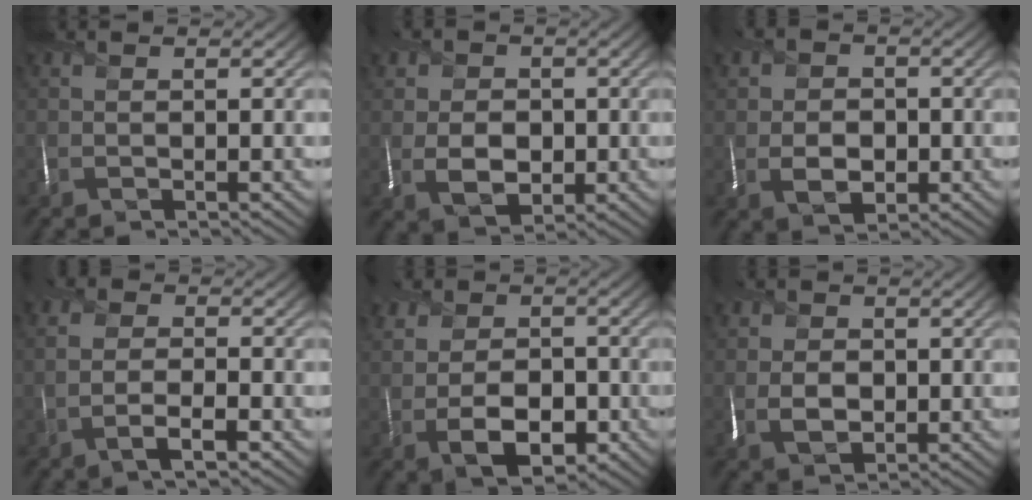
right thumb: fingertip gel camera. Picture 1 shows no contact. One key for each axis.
{"total": 6.1, "fx": -0.2, "fy": 5.0, "fz": 3.6, "tx": -0.069, "ty": -0.004, "tz": -0.015}
{"total": 4.8, "fx": -0.8, "fy": 3.8, "fz": 2.8, "tx": -0.042, "ty": -0.007, "tz": -0.020}
{"total": 4.2, "fx": -1.6, "fy": 1.8, "fz": 3.5, "tx": -0.068, "ty": -0.003, "tz": -0.035}
{"total": 9.0, "fx": -1.5, "fy": 6.5, "fz": 6.0, "tx": -0.092, "ty": -0.003, "tz": -0.040}
{"total": 4.6, "fx": -0.1, "fy": 3.7, "fz": 2.7, "tx": -0.053, "ty": -0.002, "tz": -0.005}